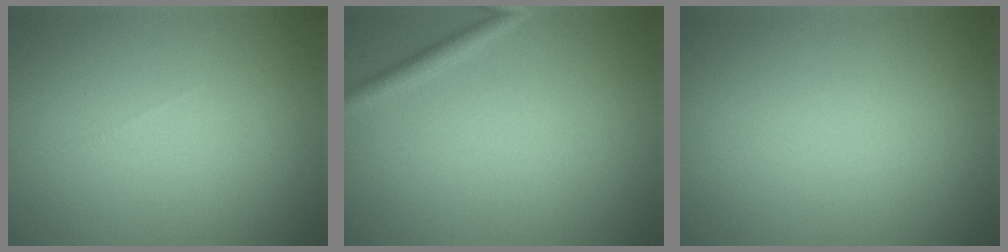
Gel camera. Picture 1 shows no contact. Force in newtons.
{"total": 1.3, "press": 1.3, "slide": 0.1}
{"total": 0.0}